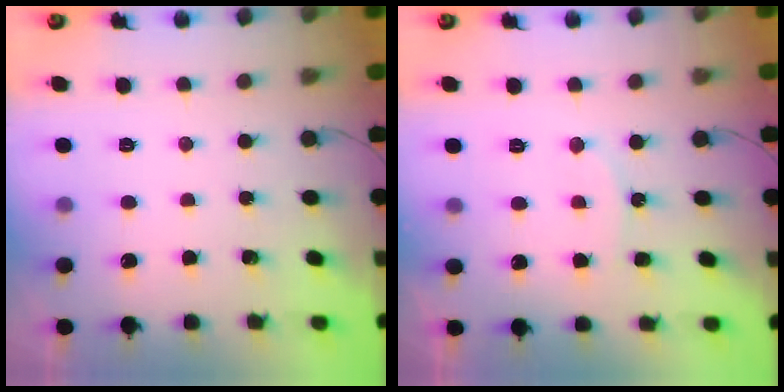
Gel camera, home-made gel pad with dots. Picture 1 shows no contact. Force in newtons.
{"total": 7.3, "press": 6.9, "slide": 2.5}